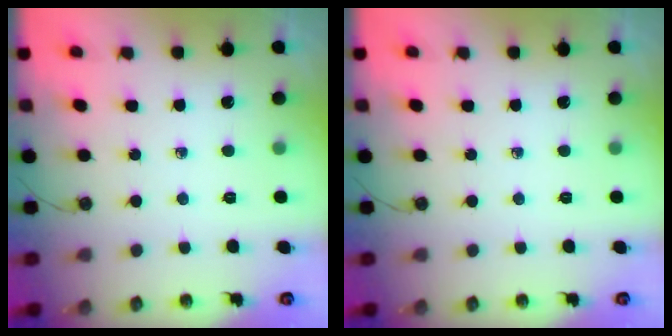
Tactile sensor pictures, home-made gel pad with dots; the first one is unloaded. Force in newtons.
{"total": 0.0}